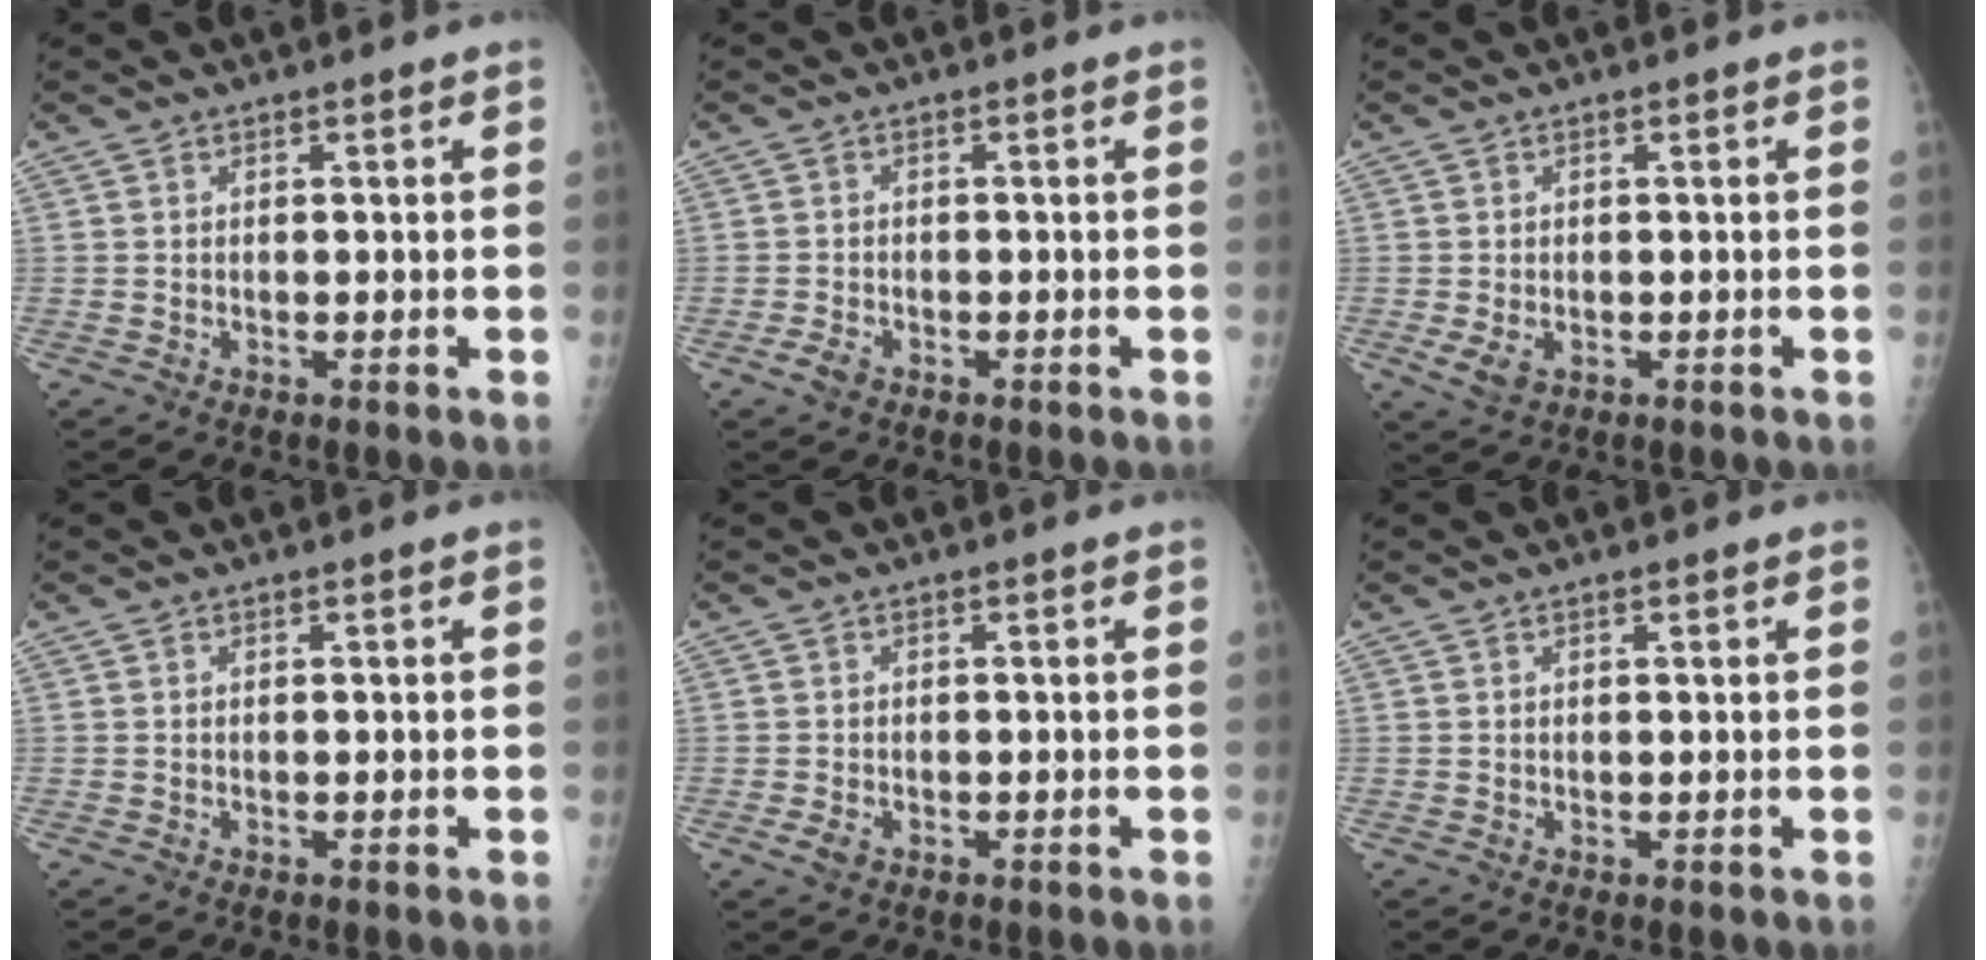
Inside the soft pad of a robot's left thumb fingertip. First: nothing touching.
{"total": 2.0, "force": [-1.2, 1.2, 1.1], "torque": [-0.027, 0.001, -0.021]}
{"total": 2.9, "force": [-0.6, 2.0, 2.0], "torque": [-0.040, -0.006, -0.005]}
{"total": 0.0}
{"total": 1.7, "force": [-0.7, 1.1, 1.0], "torque": [-0.022, -0.002, -0.010]}
{"total": 0.6, "force": [0.5, 0.1, 0.4], "torque": [-0.006, -0.001, 0.008]}